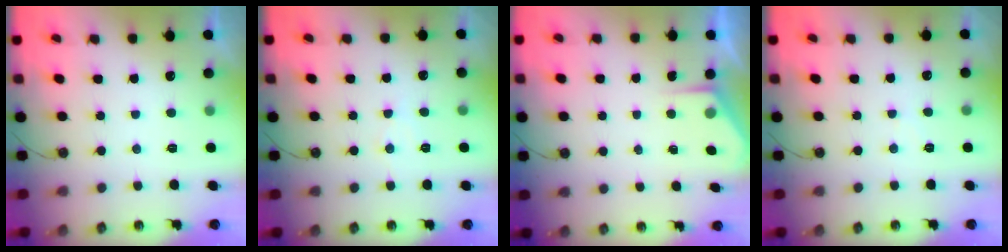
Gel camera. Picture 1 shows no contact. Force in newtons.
{"total": 6.6, "press": 6.6, "slide": 0.5}
{"total": 2.1, "press": 2.1, "slide": 0.2}
{"total": 3.8, "press": 3.7, "slide": 0.6}